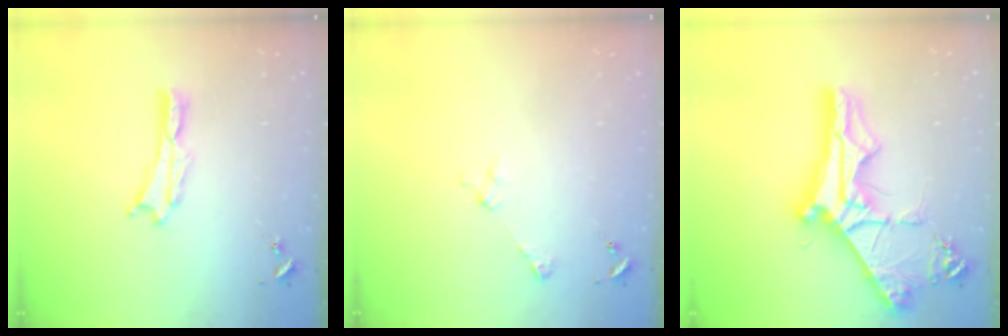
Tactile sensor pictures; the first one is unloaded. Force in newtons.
{"total": 2.9, "press": 2.9, "slide": 0.3}
{"total": 10.7, "press": 10.6, "slide": 1.2}